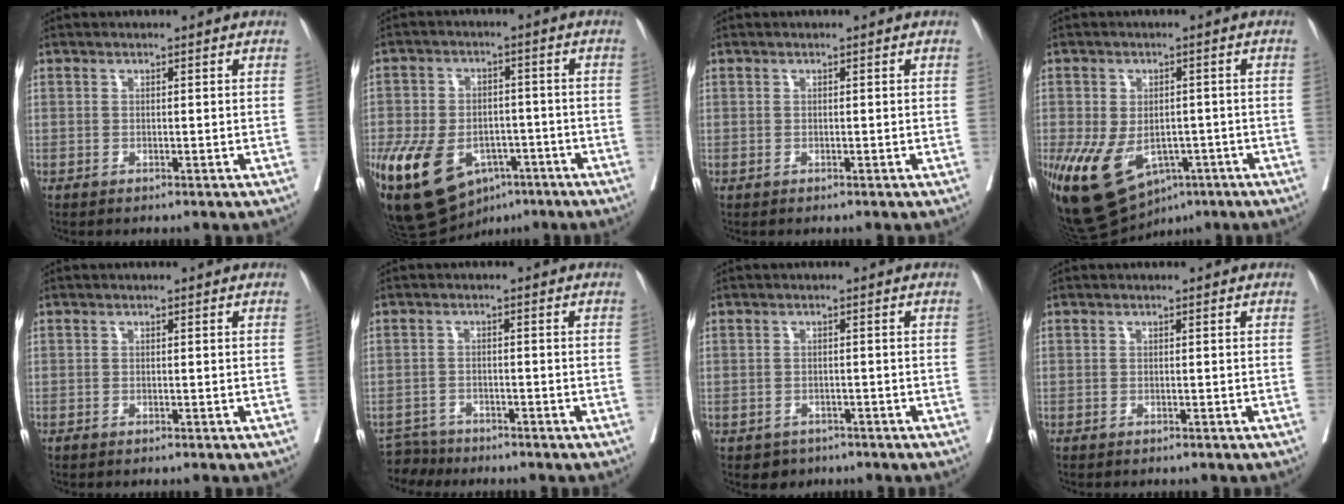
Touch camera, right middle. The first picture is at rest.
{"total": 19.0, "force": [-9.2, 11.6, 11.9], "torque": [-0.269, -0.009, -0.137]}
{"total": 0.0}
{"total": 16.3, "force": [-7.5, 10.3, 10.2], "torque": [-0.209, -0.011, -0.100]}
{"total": 0.0}
{"total": 3.4, "force": [-3.2, 0.7, -0.9], "torque": [0.017, -0.006, -0.057]}
{"total": 2.7, "force": [-1.8, 1.9, 0.1], "torque": [-0.005, 0.007, -0.025]}
{"total": 0.7, "force": [-0.6, 0.1, 0.2], "torque": [-0.002, -0.001, -0.011]}